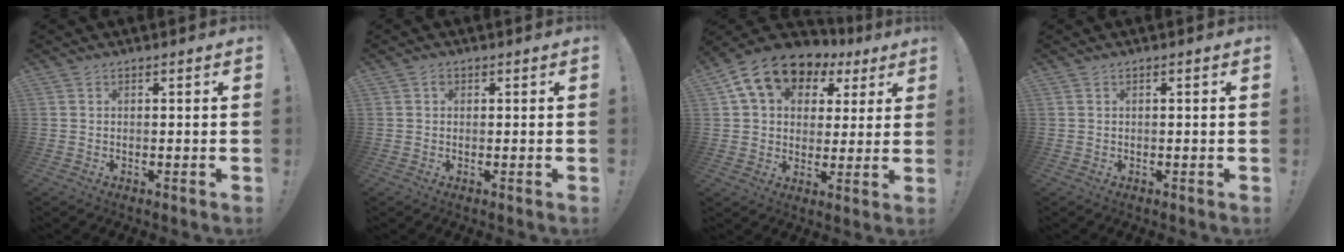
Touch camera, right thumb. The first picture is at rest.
{"total": 1.1, "force": [0.2, 1.0, 0.4], "torque": [-0.004, 0.002, 0.003]}
{"total": 14.6, "force": [7.2, 10.2, 7.6], "torque": [-0.127, -0.029, 0.136]}
{"total": 0.7, "force": [0.0, -0.1, 0.7], "torque": [-0.013, -0.001, -0.001]}